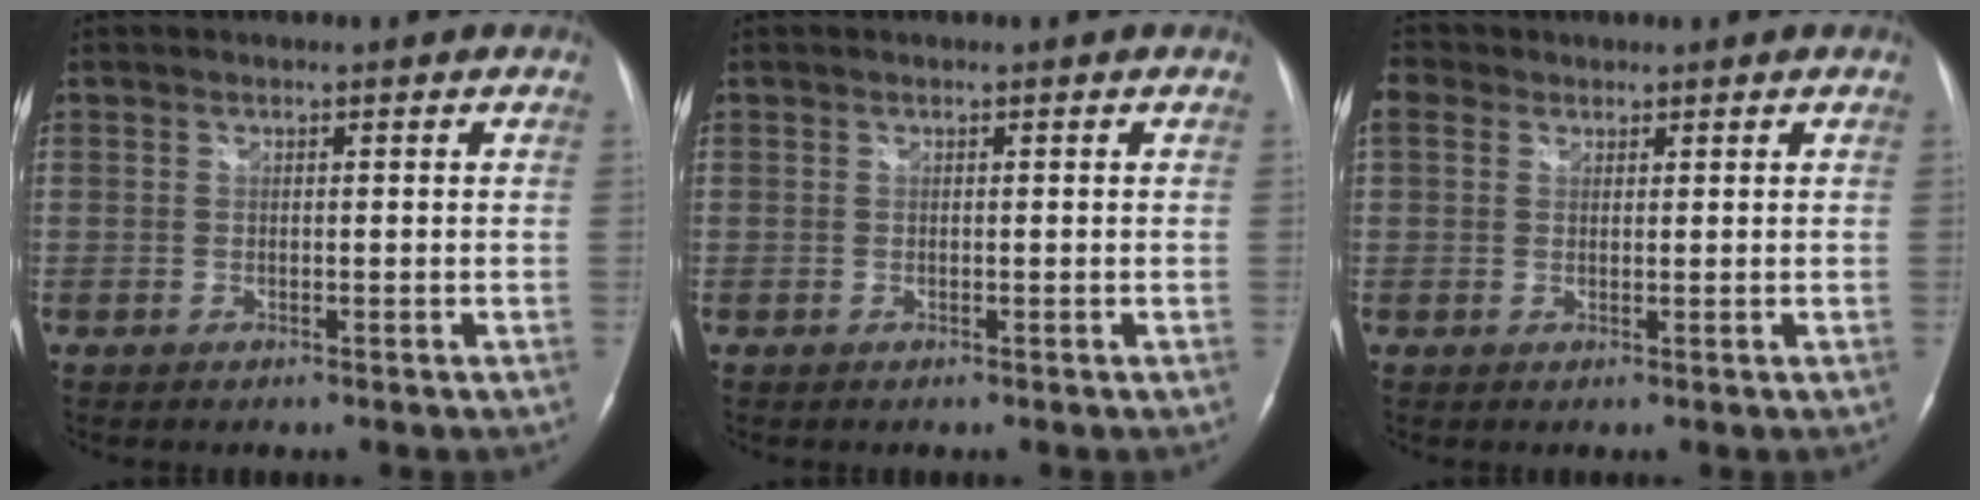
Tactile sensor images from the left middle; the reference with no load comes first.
{"total": 0.0}
{"total": 3.2, "force": [1.8, 2.4, 1.1], "torque": [-0.030, 0.018, 0.036]}